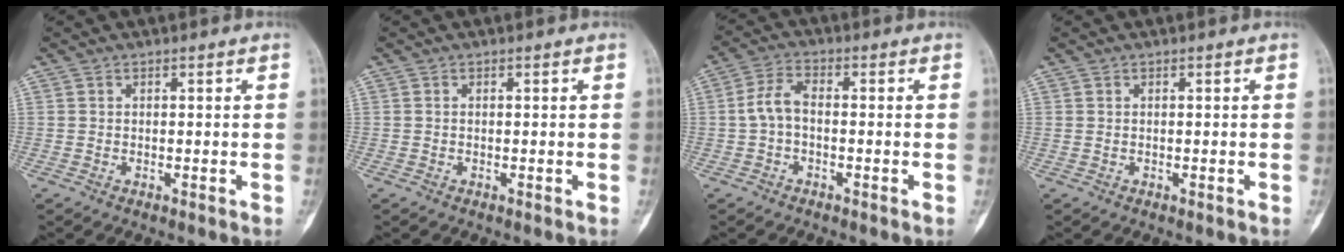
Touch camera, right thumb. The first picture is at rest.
{"total": 0.0}
{"total": 4.9, "force": [-0.7, 2.7, 4.0], "torque": [-0.083, 0.018, -0.021]}
{"total": 0.0}